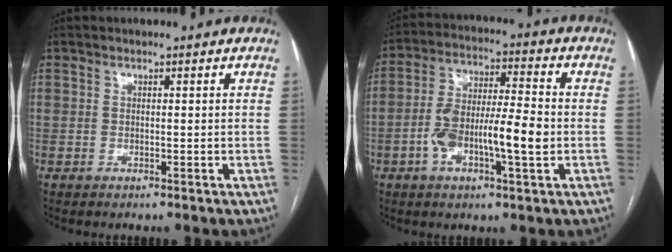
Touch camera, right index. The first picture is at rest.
{"total": 11.9, "force": [-2.6, 2.7, 11.3], "torque": [-0.211, 0.017, -0.045]}